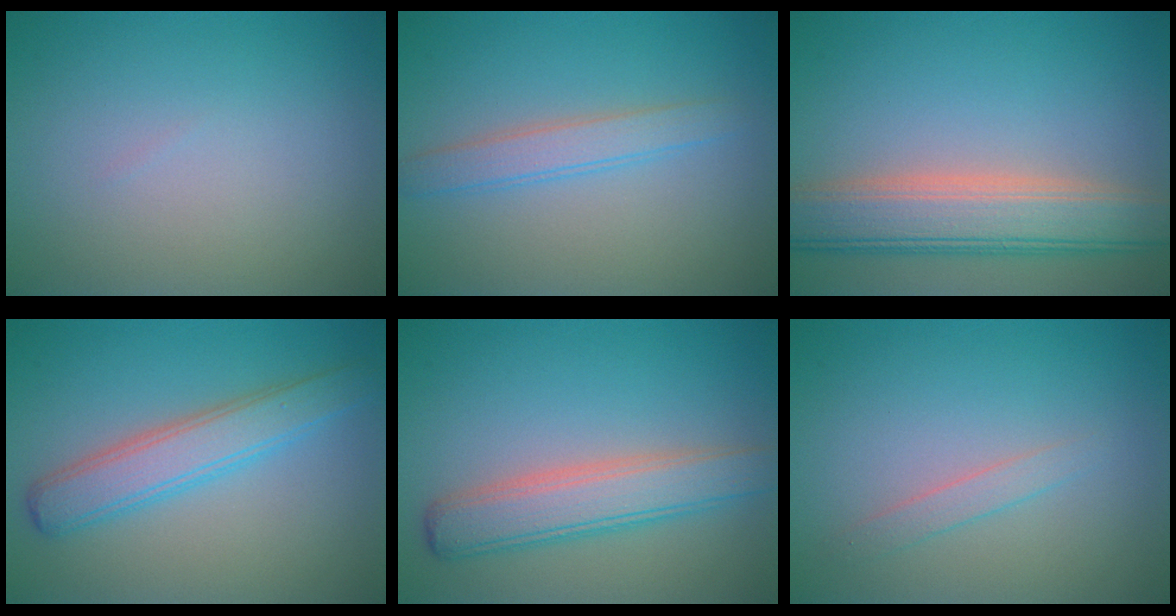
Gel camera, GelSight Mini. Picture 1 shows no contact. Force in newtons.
{"total": 2.5, "press": 2.5, "slide": 0.0}
{"total": 6.9, "press": 6.9, "slide": 0.8}
{"total": 4.3, "press": 4.3, "slide": 0.1}
{"total": 4.8, "press": 4.8, "slide": 0.4}
{"total": 1.3, "press": 1.3, "slide": 0.0}